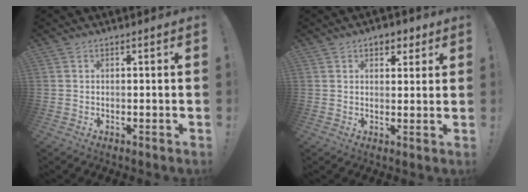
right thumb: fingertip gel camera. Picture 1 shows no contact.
{"total": 4.4, "force": [2.6, 3.1, 1.8], "torque": [-0.006, -0.012, 0.043]}